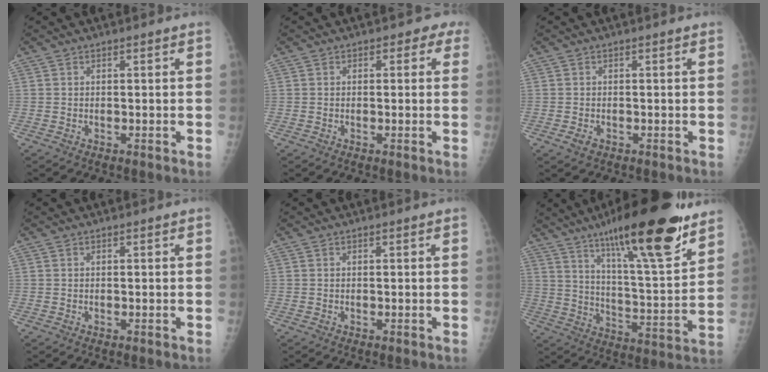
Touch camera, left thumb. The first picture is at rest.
{"total": 2.1, "force": [1.0, 1.6, 1.1], "torque": [0.013, 0.001, 0.003]}
{"total": 1.6, "force": [-0.1, 0.9, 1.2], "torque": [-0.020, 0.005, 0.002]}
{"total": 0.0}
{"total": 0.0}
{"total": 24.8, "force": [16.3, 4.6, 18.1], "torque": [-0.264, -0.066, 0.263]}